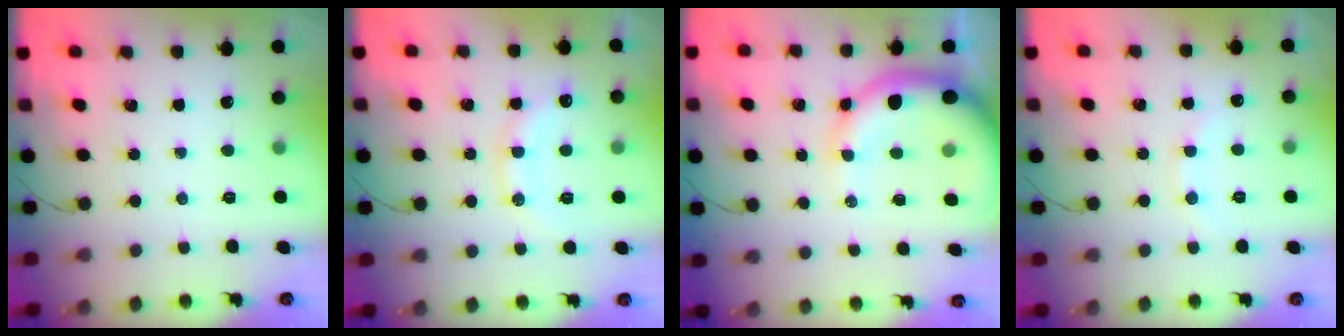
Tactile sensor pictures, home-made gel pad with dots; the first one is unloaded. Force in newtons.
{"total": 13.2, "press": 13.2, "slide": 0.8}
{"total": 12.1, "press": 11.6, "slide": 3.1}
{"total": 6.6, "press": 6.5, "slide": 1.1}